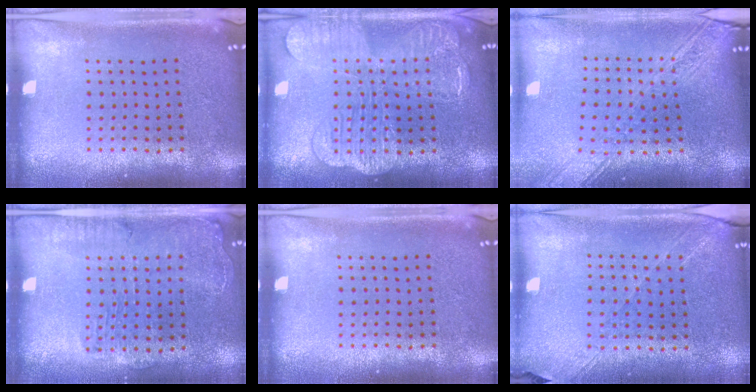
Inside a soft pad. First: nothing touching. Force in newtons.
{"total": 3.3, "press": 3.3, "slide": 0.5}
{"total": 2.4, "press": 2.0, "slide": 1.4}
{"total": 1.4, "press": 1.4, "slide": 0.4}
{"total": 0.0}
{"total": 1.4, "press": 1.3, "slide": 0.6}